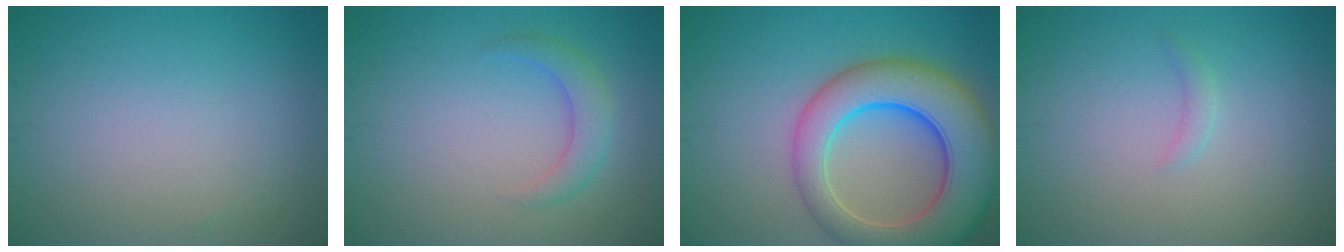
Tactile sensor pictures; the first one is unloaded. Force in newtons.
{"total": 2.4, "press": 2.4, "slide": 0.0}
{"total": 10.5, "press": 10.5, "slide": 0.5}
{"total": 0.8, "press": 0.8, "slide": 0.1}